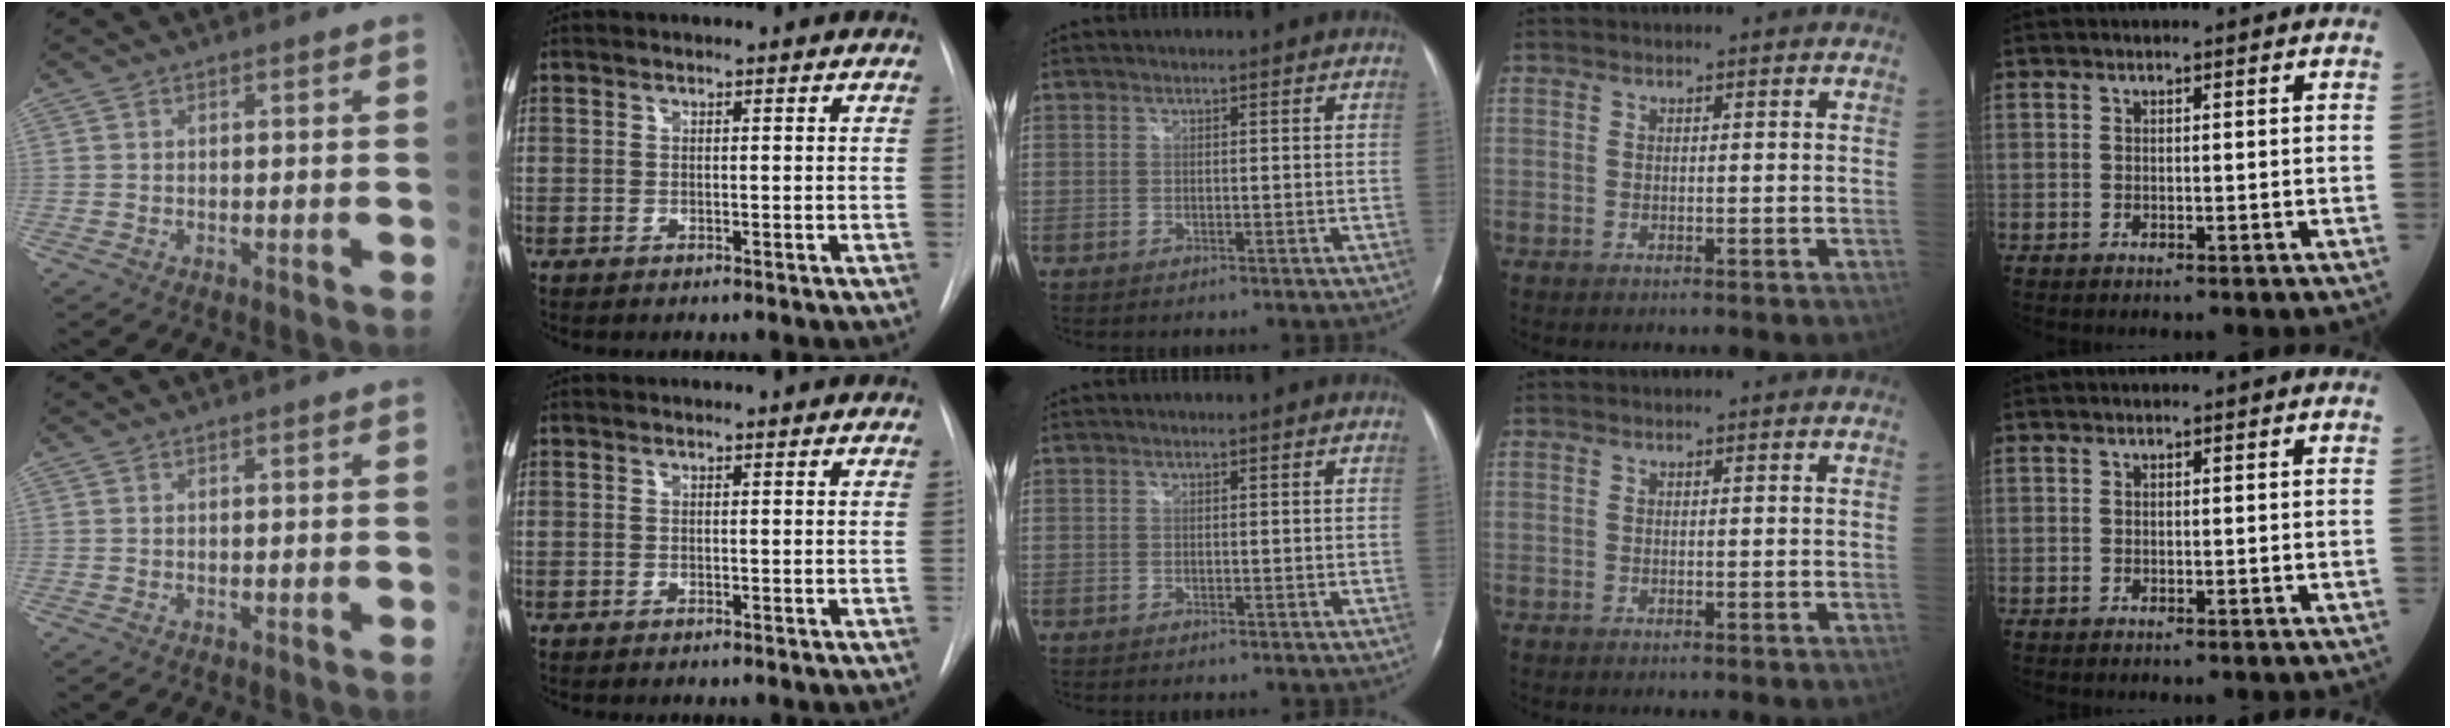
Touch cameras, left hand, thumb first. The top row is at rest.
{}